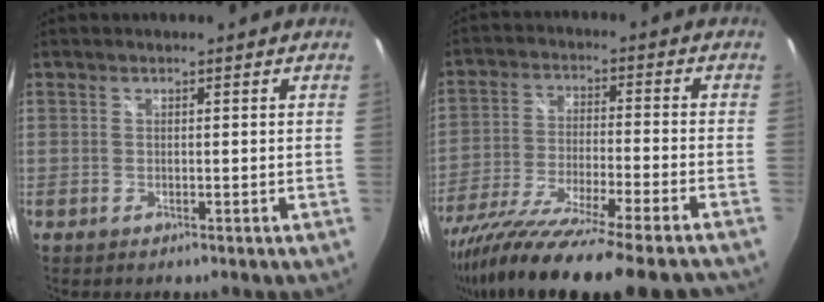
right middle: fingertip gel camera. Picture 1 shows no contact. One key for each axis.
{"total": 23.3, "fx": -19.7, "fy": -0.3, "fz": 12.3, "tx": -0.225, "ty": -0.070, "tz": -0.321}